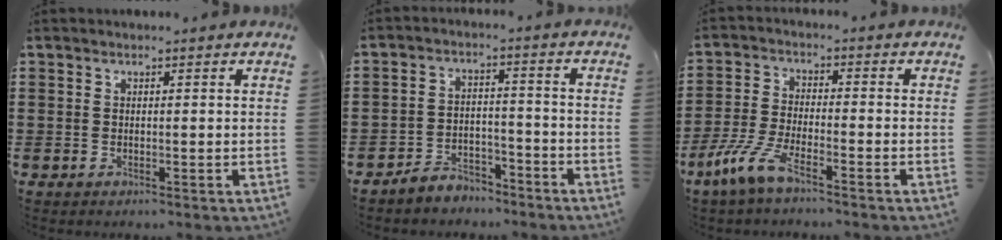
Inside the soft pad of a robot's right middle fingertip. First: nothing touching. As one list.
[{"total": 4.4, "force": [-4.2, 1.1, 0.1], "torque": [-0.006, 0.009, -0.089]}, {"total": 6.9, "force": [-5.1, 1.2, 4.4], "torque": [-0.111, -0.012, -0.103]}]